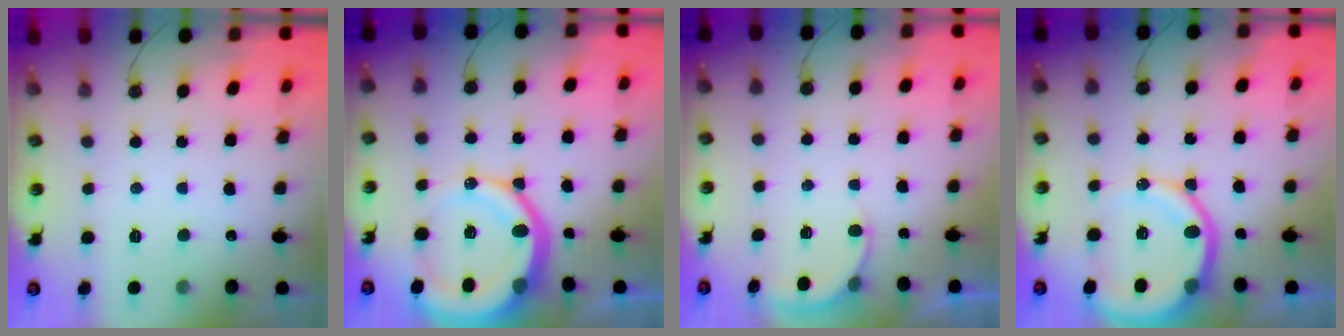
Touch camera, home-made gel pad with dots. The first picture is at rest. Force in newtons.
{"total": 16.5, "press": 16.3, "slide": 2.1}
{"total": 2.1, "press": 2.1, "slide": 0.2}
{"total": 12.3, "press": 12.2, "slide": 1.6}